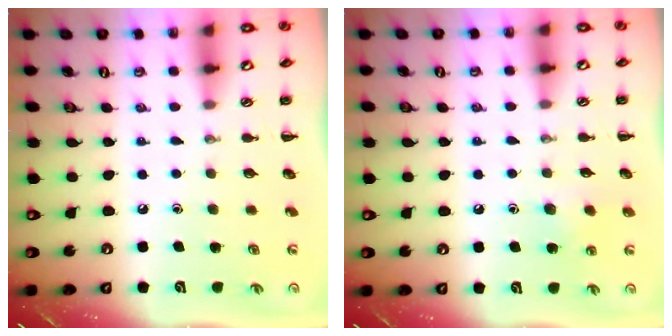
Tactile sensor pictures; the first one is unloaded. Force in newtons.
{"total": 5.8, "press": 5.6, "slide": 1.5}